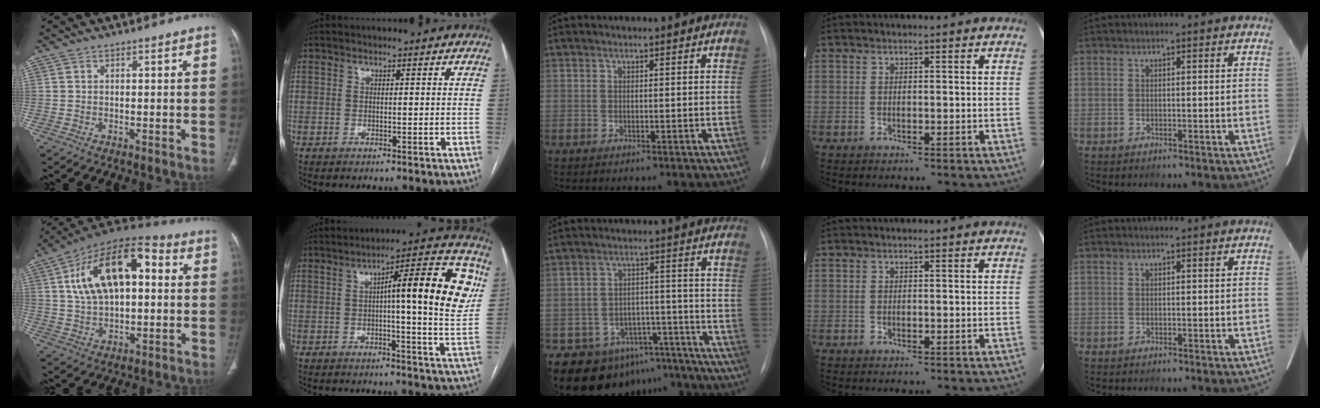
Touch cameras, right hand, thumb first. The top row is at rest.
{"thumb": {"total": 20.0, "force": [4.0, 10.7, 16.4], "torque": [-0.261, 0.028, 0.058]}, "index": {"total": 14.6, "force": [3.0, 2.0, 14.1], "torque": [-0.189, 0.028, 0.034]}, "middle": {"total": 14.2, "force": [-11.4, 8.3, 2.0], "torque": [-0.017, 0.053, -0.147]}}